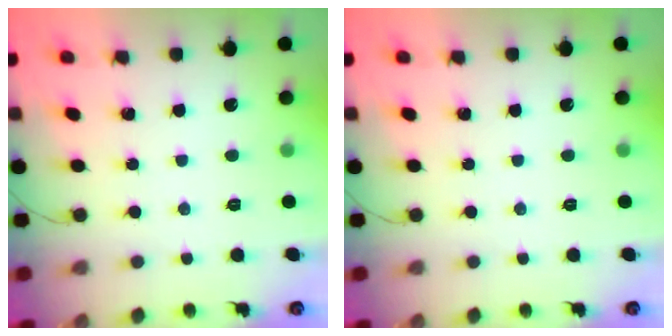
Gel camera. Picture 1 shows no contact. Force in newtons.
{"total": 0.0}